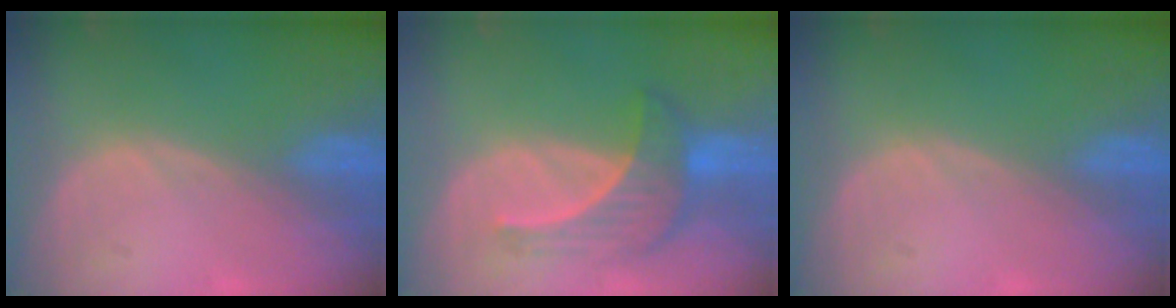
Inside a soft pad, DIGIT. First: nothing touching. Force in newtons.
{"total": 7.3, "press": 6.7, "slide": 2.9}
{"total": 0.0}